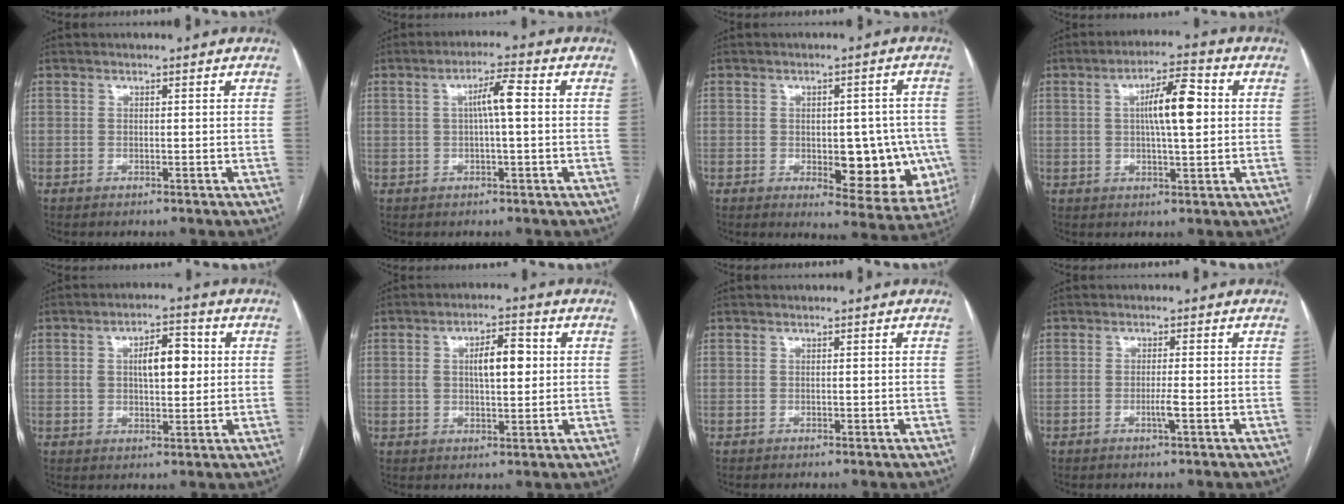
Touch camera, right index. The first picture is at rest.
{"total": 4.6, "force": [0.4, 0.3, 4.6], "torque": [-0.080, 0.012, 0.006]}
{"total": 12.2, "force": [-2.2, 5.6, 10.6], "torque": [-0.113, 0.007, -0.010]}
{"total": 8.1, "force": [1.4, 1.6, 7.8], "torque": [-0.134, 0.017, 0.021]}
{"total": 7.1, "force": [1.3, 3.1, 6.2], "torque": [-0.102, 0.017, 0.025]}
{"total": 6.5, "force": [1.2, 2.5, 5.9], "torque": [-0.099, 0.015, 0.022]}
{"total": 0.0}
{"total": 1.8, "force": [-0.7, -0.3, 1.6], "torque": [-0.032, -0.004, -0.012]}